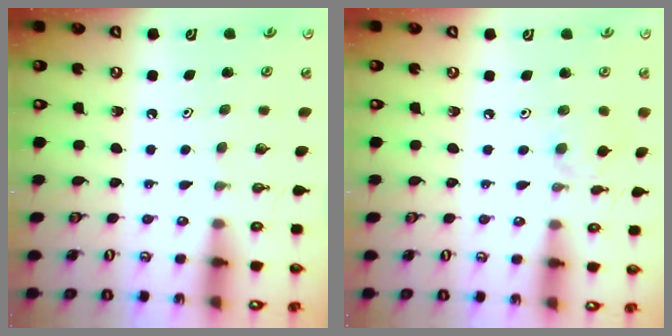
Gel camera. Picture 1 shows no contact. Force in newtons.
{"total": 2.1, "press": 2.1, "slide": 0.4}